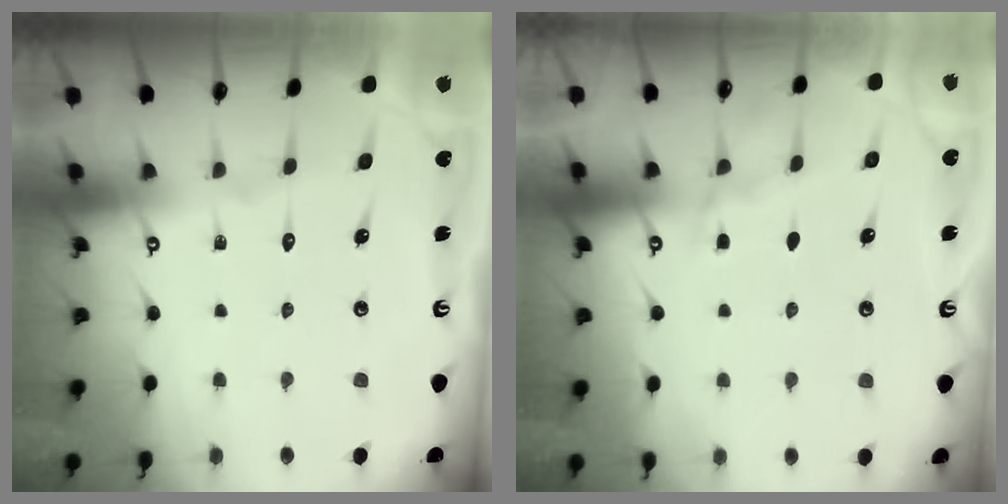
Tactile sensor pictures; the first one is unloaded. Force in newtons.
{"total": 4.9, "press": 4.9, "slide": 0.5}